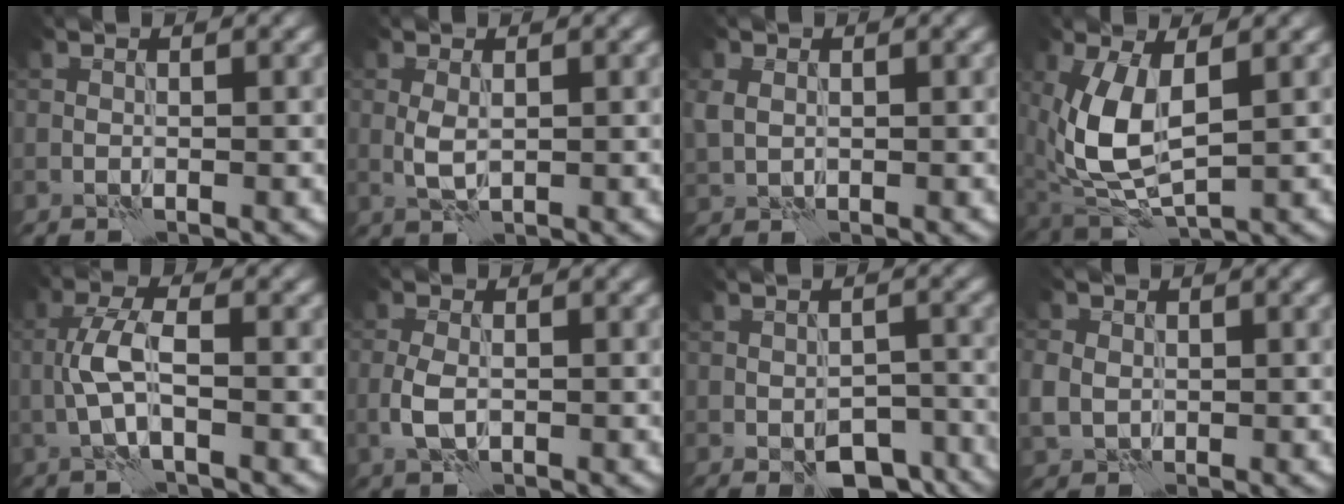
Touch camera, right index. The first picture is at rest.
{"total": 1.8, "force": [0.3, 1.0, 1.4], "torque": [-0.036, -0.003, 0.007]}
{"total": 1.8, "force": [0.5, 1.5, 0.8], "torque": [-0.023, 0.001, 0.008]}
{"total": 6.8, "force": [1.0, 3.5, 5.7], "torque": [-0.142, -0.005, 0.022]}
{"total": 3.4, "force": [-0.6, 1.1, 3.1], "torque": [-0.070, 0.008, -0.019]}
{"total": 2.3, "force": [-0.4, 1.4, 1.8], "torque": [-0.043, -0.004, -0.011]}
{"total": 6.3, "force": [-4.2, 3.3, 3.3], "torque": [-0.038, -0.011, -0.052]}
{"total": 2.7, "force": [0.3, 2.5, 1.1], "torque": [-0.025, 0.001, 0.007]}